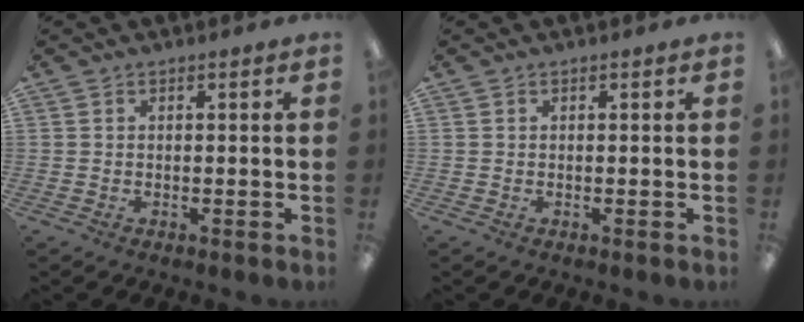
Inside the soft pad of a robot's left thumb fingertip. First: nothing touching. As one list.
[{"total": 0.0}]